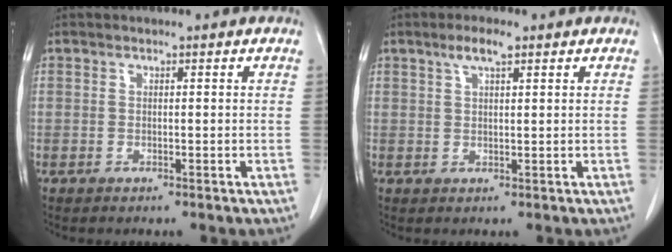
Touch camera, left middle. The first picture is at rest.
{"total": 3.1, "force": [2.0, 0.6, 2.3], "torque": [-0.049, 0.006, 0.037]}